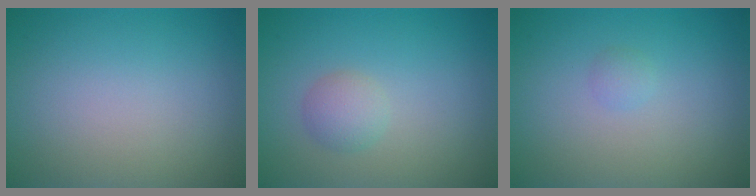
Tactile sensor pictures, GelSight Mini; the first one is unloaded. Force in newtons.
{"total": 1.8, "press": 1.8, "slide": 0.0}
{"total": 0.7, "press": 0.7, "slide": 0.0}